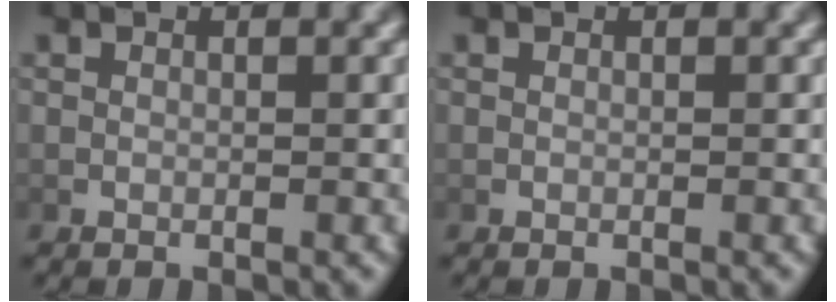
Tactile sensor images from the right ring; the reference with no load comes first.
{"total": 0.0}